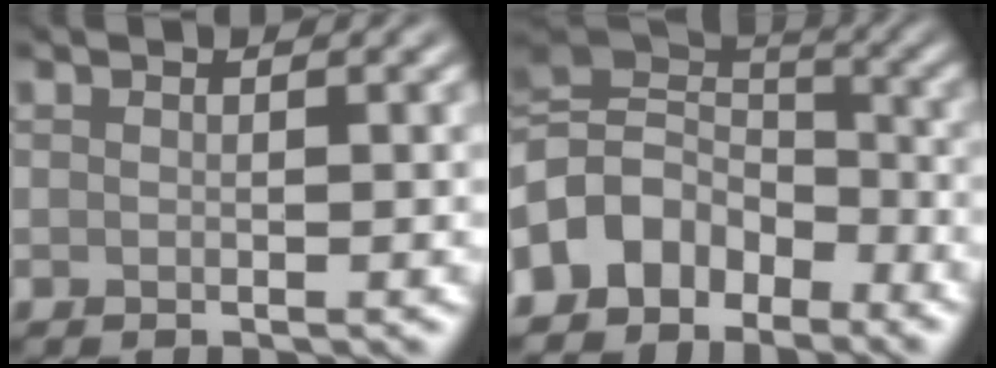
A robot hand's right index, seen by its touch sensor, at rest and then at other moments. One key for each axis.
{"total": 7.6, "fx": -4.3, "fy": 5.1, "fz": 3.6, "tx": -0.055, "ty": 0.008, "tz": -0.100}